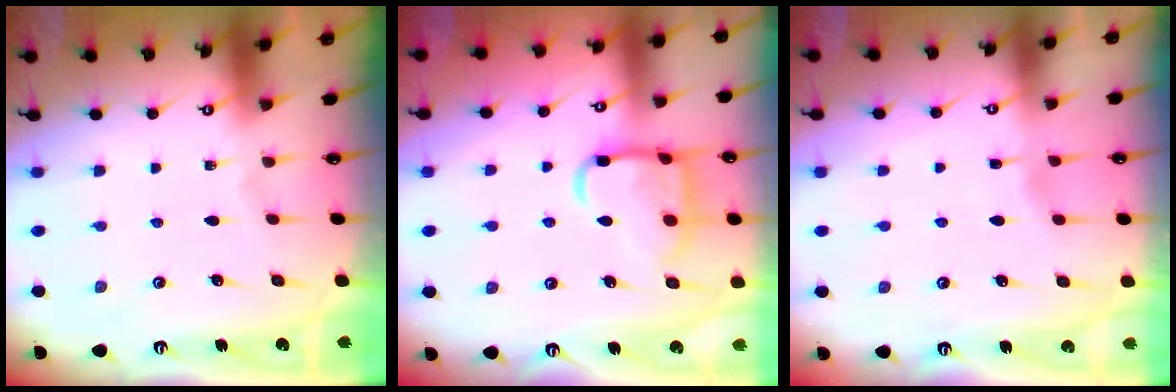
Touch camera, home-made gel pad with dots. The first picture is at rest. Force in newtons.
{"total": 14.1, "press": 14.1, "slide": 1.3}
{"total": 2.8, "press": 2.8, "slide": 0.3}